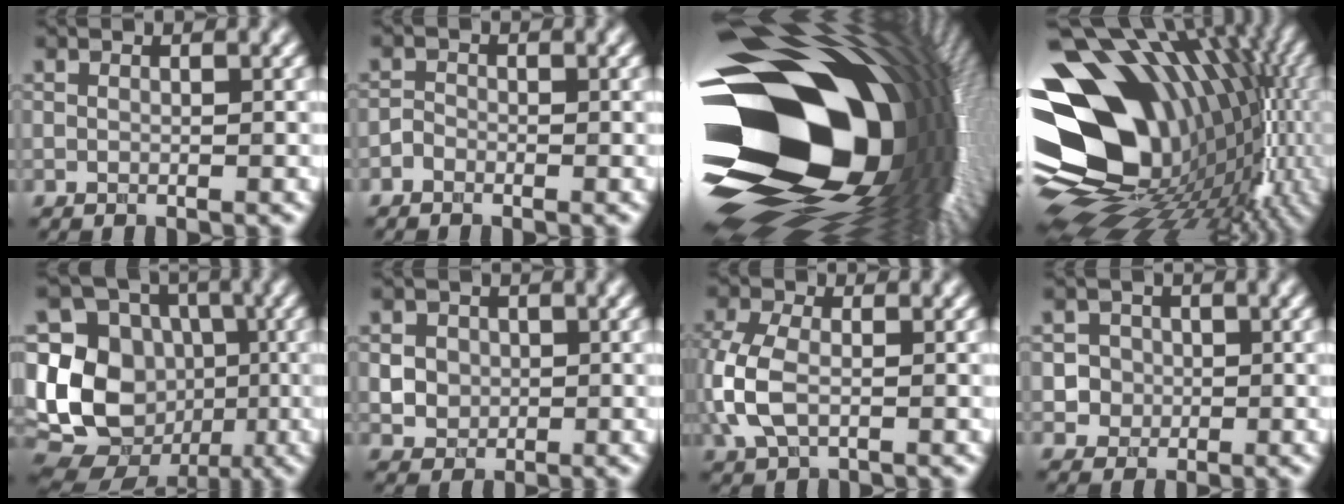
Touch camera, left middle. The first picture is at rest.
{"total": 1.0, "force": [-0.9, 0.4, 0.1], "torque": [-0.001, 0.003, -0.015]}
{"total": 21.9, "force": [-2.2, 14.2, 16.5], "torque": [-0.258, -0.006, -0.050]}
{"total": 19.4, "force": [-0.3, 13.9, 13.5], "torque": [-0.227, -0.008, 0.022]}
{"total": 12.6, "force": [-1.5, 10.8, 6.2], "torque": [-0.139, -0.003, -0.032]}
{"total": 2.9, "force": [0.4, 2.7, 1.0], "torque": [-0.023, 0.005, 0.013]}
{"total": 4.8, "force": [-0.8, 3.0, 3.7], "torque": [-0.106, 0.000, -0.015]}
{"total": 2.8, "force": [-0.2, 2.7, 0.5], "torque": [0.011, 0.011, 0.004]}